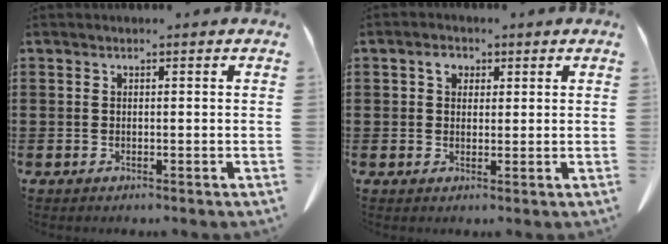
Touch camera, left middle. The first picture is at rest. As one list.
[{"total": 2.5, "force": [1.1, 1.7, 1.5], "torque": [-0.026, 0.007, 0.017]}]